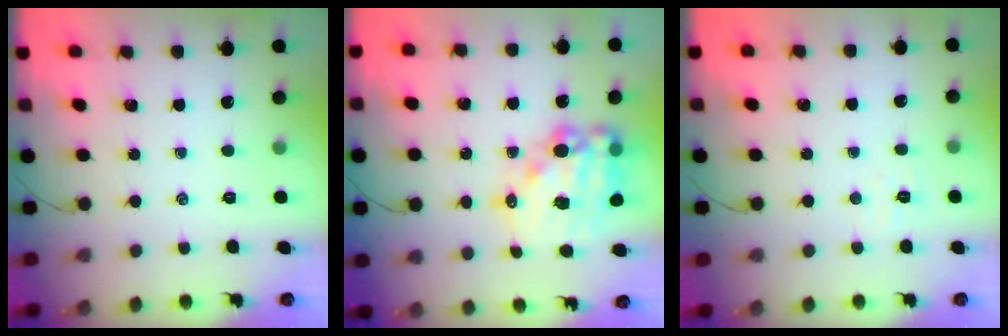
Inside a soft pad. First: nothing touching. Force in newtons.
{"total": 17.2, "press": 16.8, "slide": 3.8}
{"total": 3.0, "press": 2.9, "slide": 0.8}